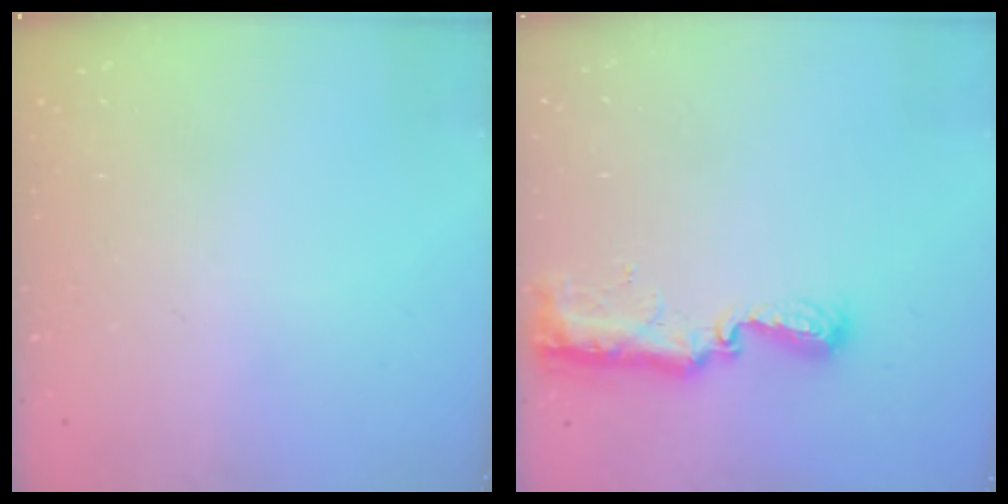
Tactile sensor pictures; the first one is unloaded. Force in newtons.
{"total": 8.8, "press": 8.8, "slide": 0.9}